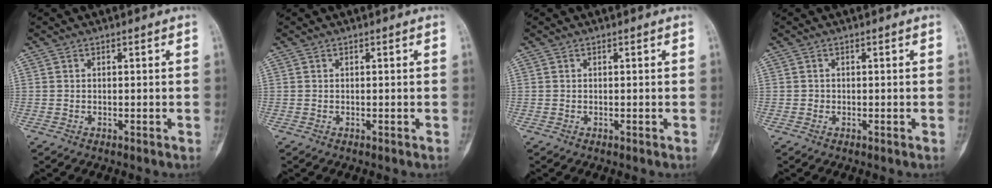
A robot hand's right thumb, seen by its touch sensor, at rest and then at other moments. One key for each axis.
{"total": 0.0}
{"total": 0.0}
{"total": 0.5, "fx": -0.1, "fy": 0.5, "fz": 0.1, "tx": 0.000, "ty": 0.003, "tz": -0.003}